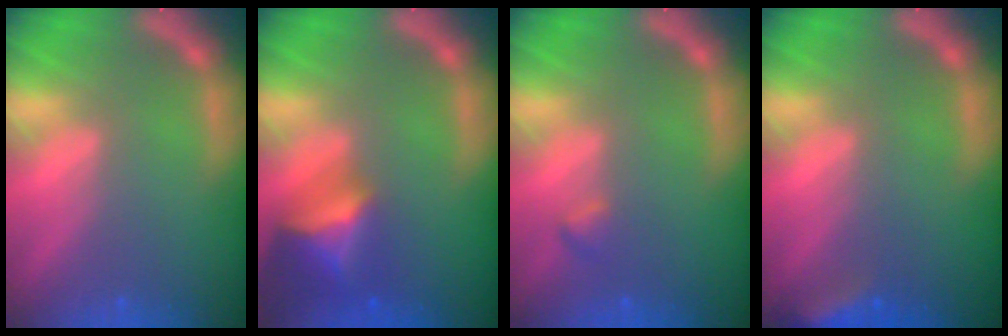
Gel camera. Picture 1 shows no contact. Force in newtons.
{"total": 6.0}
{"total": 0.9}
{"total": 3.5}